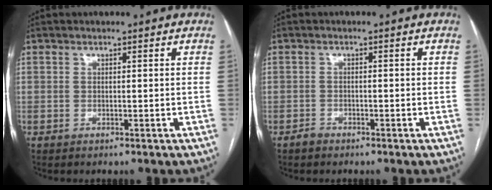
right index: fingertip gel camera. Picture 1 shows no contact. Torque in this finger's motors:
{"motor_torque": [-0.07, -0.12, -0.06, 0.00]}